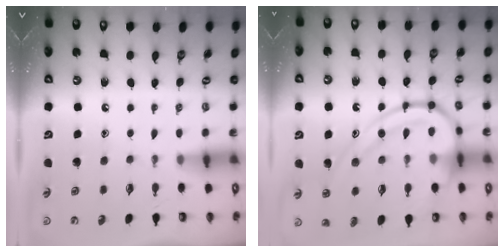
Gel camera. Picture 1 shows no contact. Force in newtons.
{"total": 16.5, "press": 16.5, "slide": 0.8}